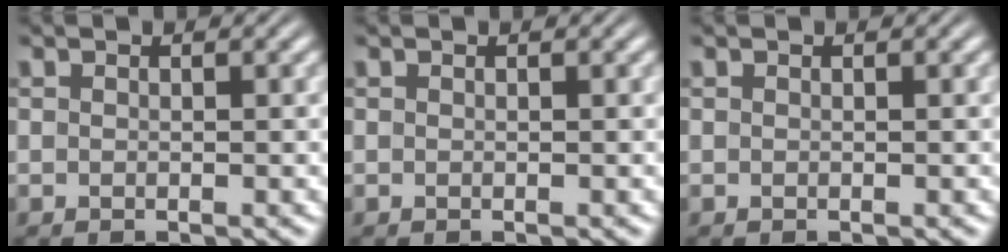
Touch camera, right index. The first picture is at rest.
{"total": 0.0}
{"total": 0.0}